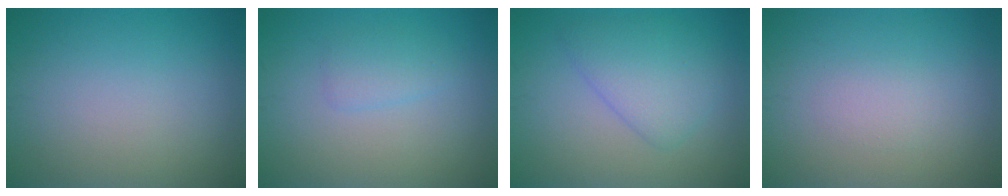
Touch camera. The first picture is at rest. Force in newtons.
{"total": 1.6, "press": 1.6, "slide": 0.1}
{"total": 4.1, "press": 4.1, "slide": 0.2}
{"total": 1.1, "press": 1.1, "slide": 0.1}